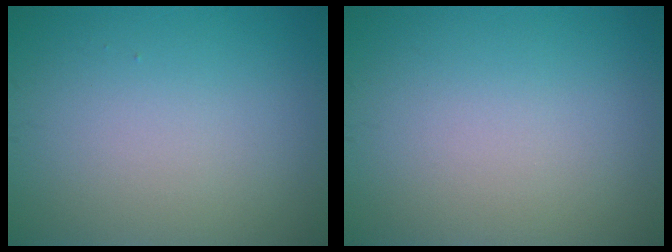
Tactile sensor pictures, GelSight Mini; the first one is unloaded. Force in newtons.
{"total": 0.0}